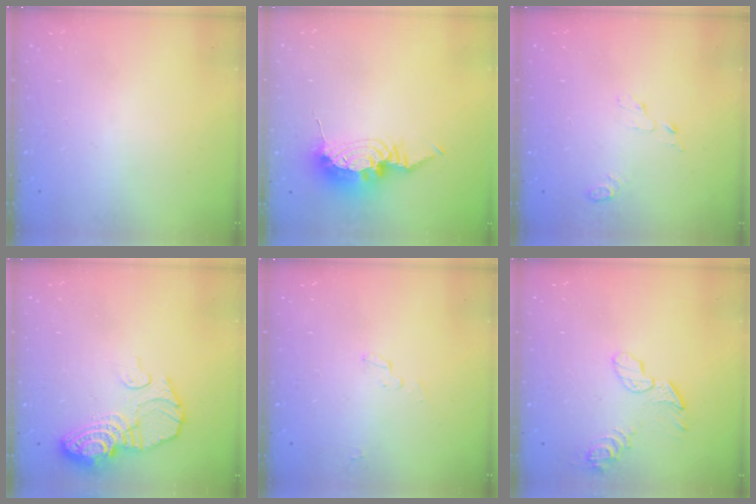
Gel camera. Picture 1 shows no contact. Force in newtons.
{"total": 11.6, "press": 11.6, "slide": 1.0}
{"total": 3.5, "press": 3.4, "slide": 0.3}
{"total": 11.8, "press": 11.7, "slide": 1.1}
{"total": 3.4, "press": 3.2, "slide": 1.2}
{"total": 8.1, "press": 8.1, "slide": 0.1}